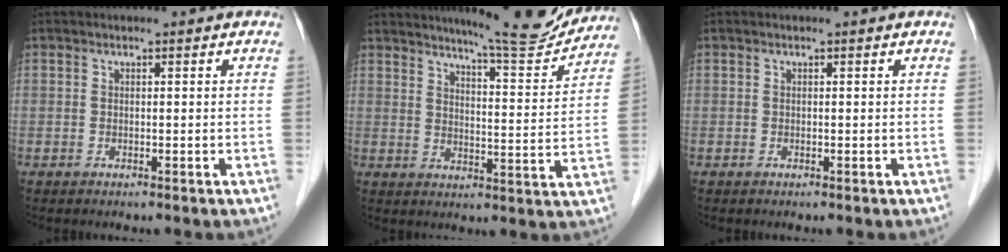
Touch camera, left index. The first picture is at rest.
{"total": 12.6, "force": [11.9, 0.3, 4.1], "torque": [-0.058, -0.022, 0.155]}
{"total": 0.0}